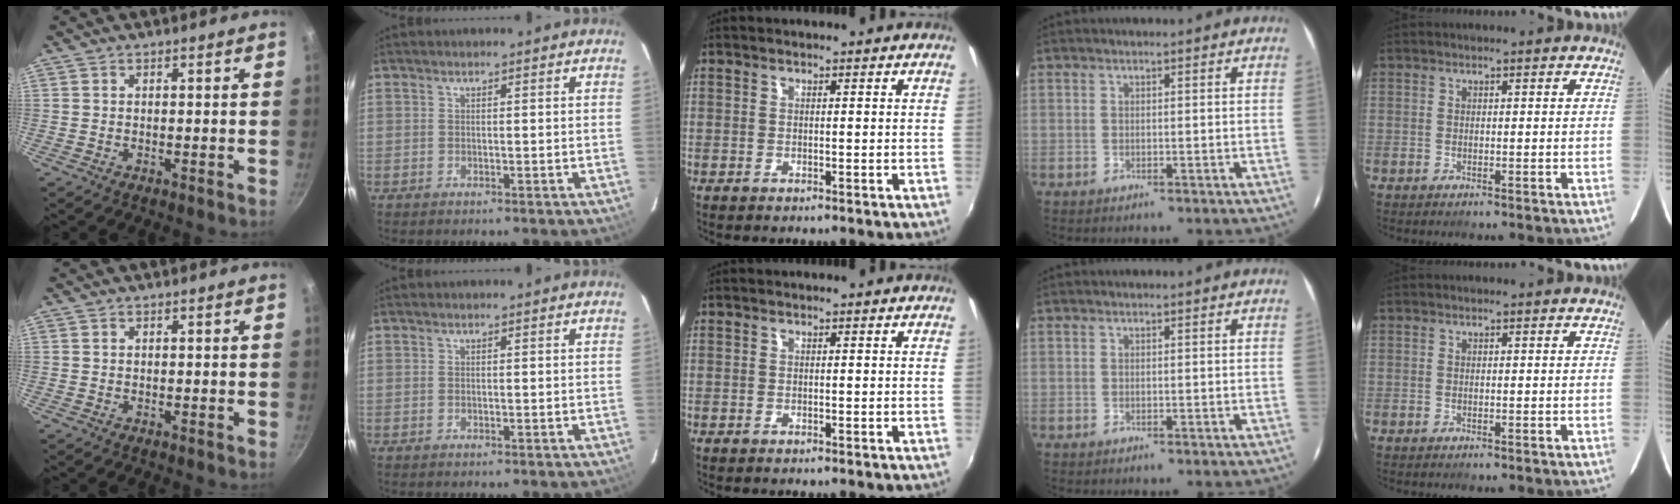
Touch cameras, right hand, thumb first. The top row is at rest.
{}